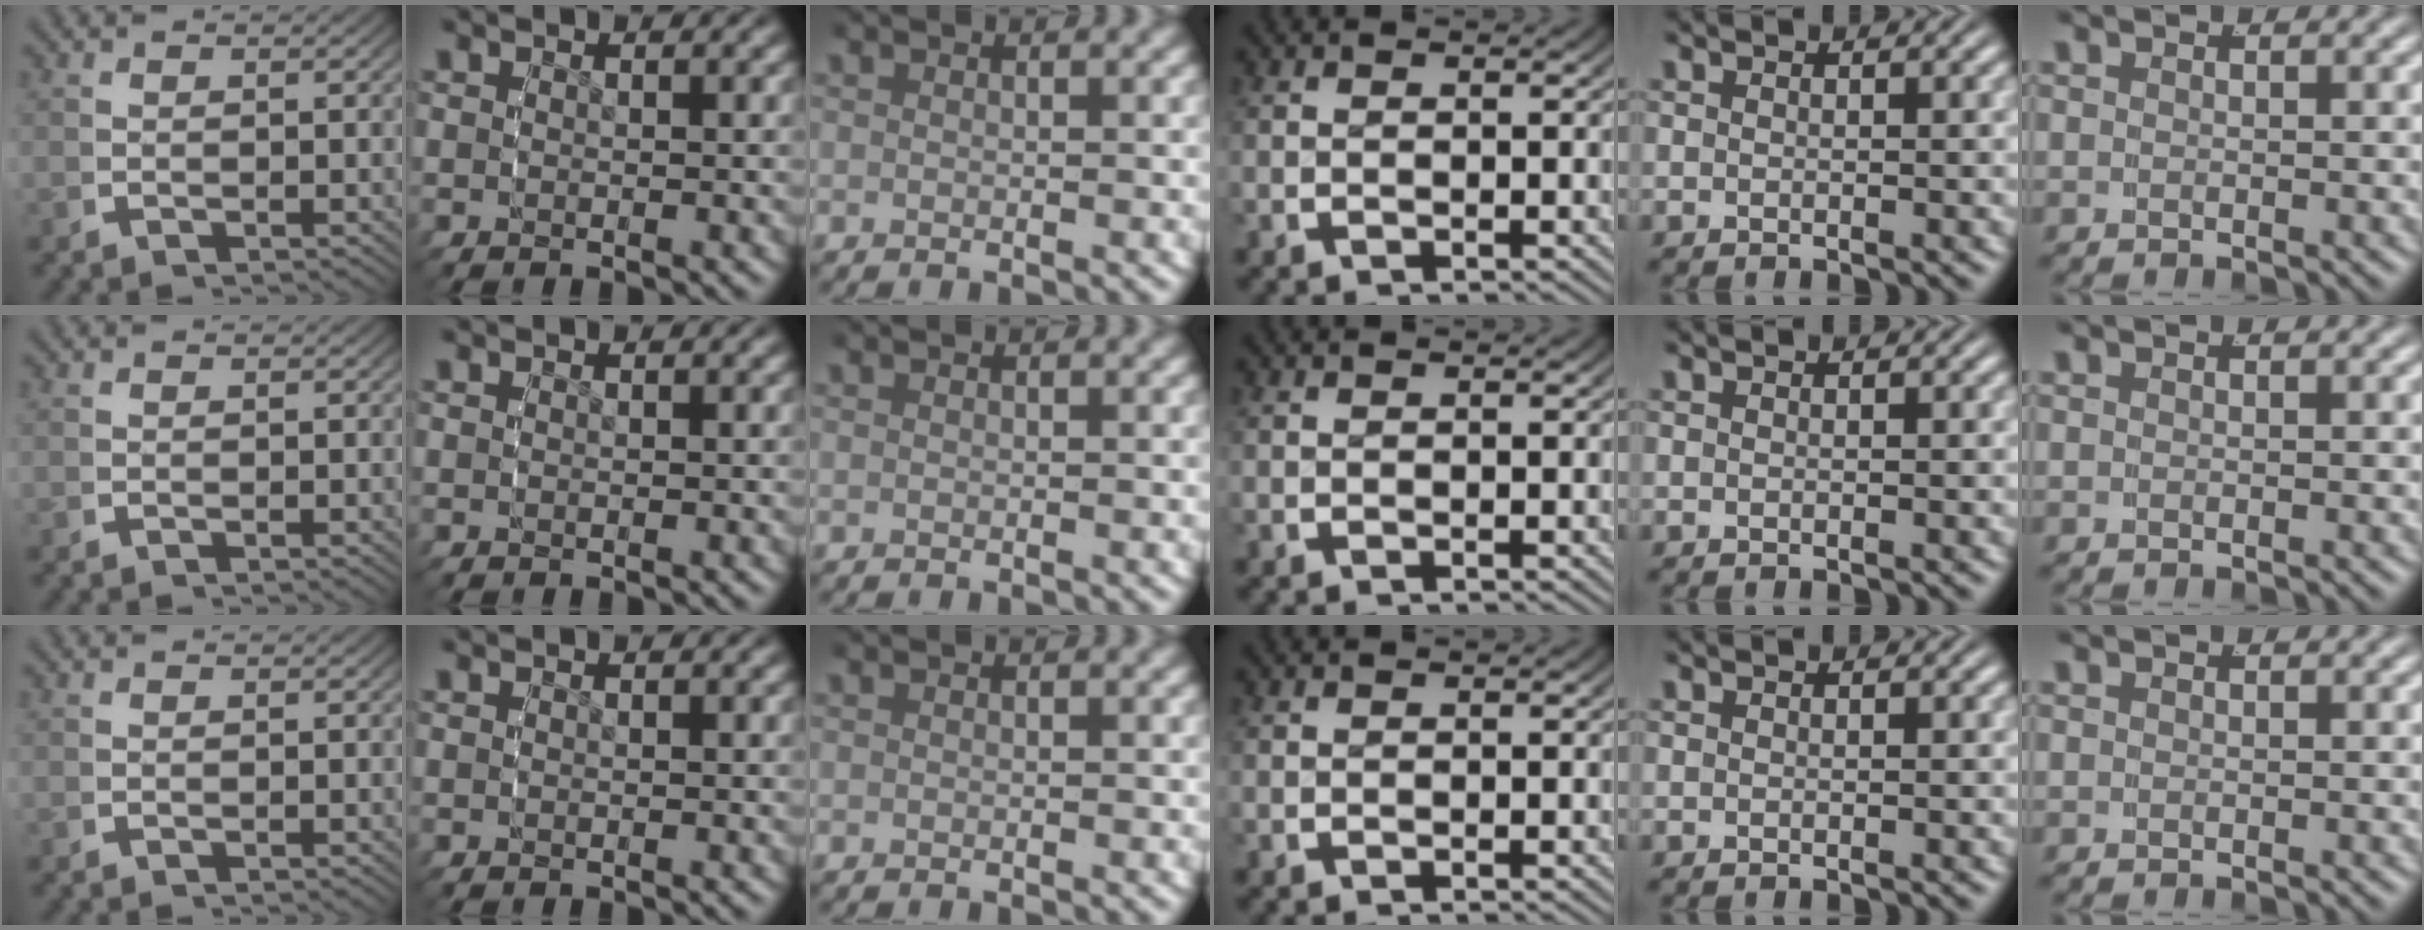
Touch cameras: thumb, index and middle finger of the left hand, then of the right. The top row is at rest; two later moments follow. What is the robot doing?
{"motion": "grasp_and_lifting", "object": "camera"}